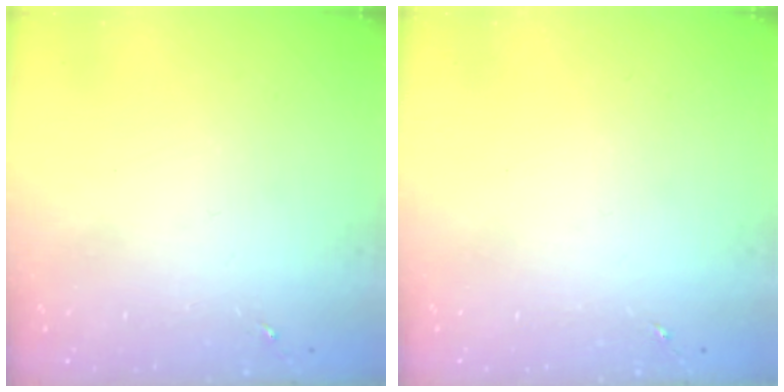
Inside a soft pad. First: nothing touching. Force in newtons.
{"total": 0.0}